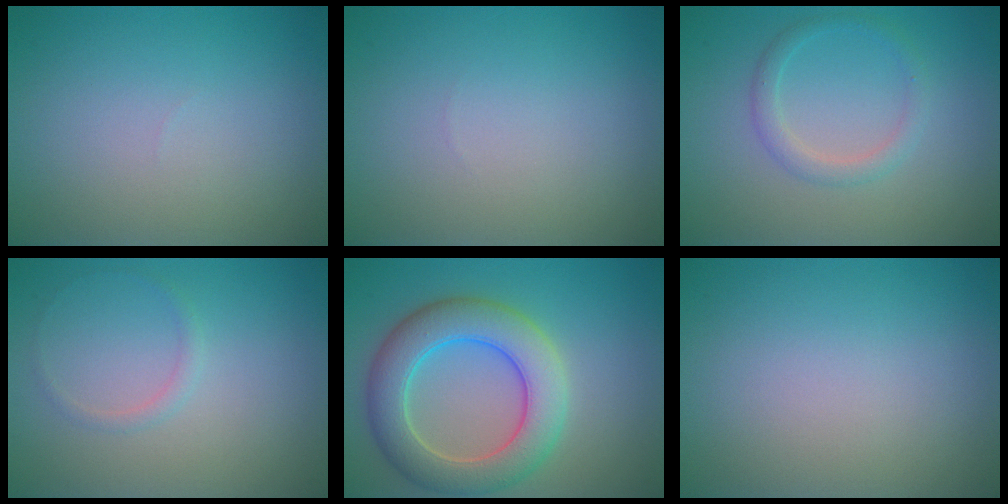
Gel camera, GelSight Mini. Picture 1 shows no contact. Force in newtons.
{"total": 0.0}
{"total": 1.9, "press": 1.8, "slide": 0.1}
{"total": 0.8, "press": 0.8, "slide": 0.0}
{"total": 7.1, "press": 7.1, "slide": 0.3}
{"total": 0.0}